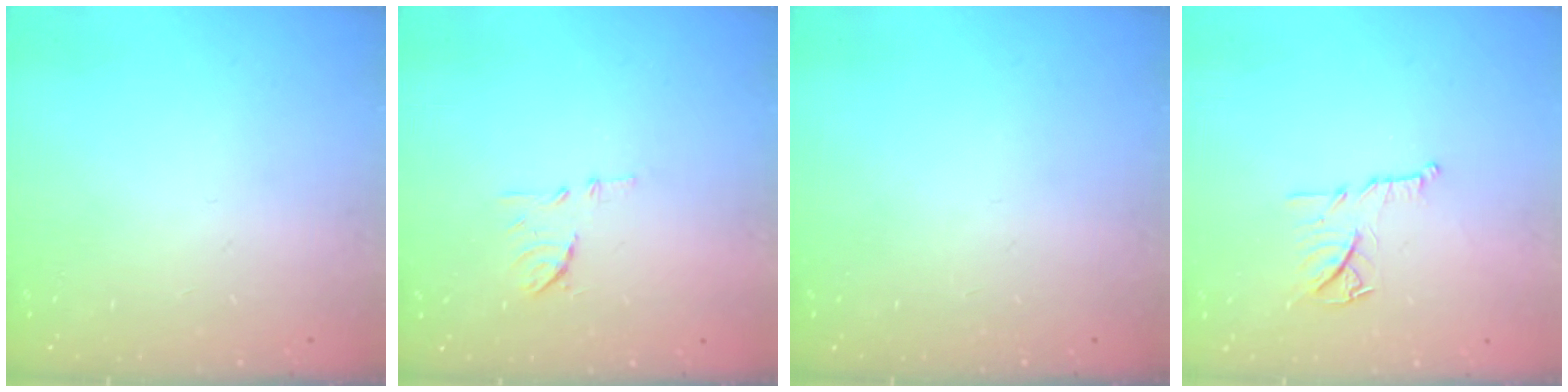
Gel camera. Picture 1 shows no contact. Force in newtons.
{"total": 7.5, "press": 7.5, "slide": 0.8}
{"total": 0.0}
{"total": 11.0, "press": 11.0, "slide": 0.1}